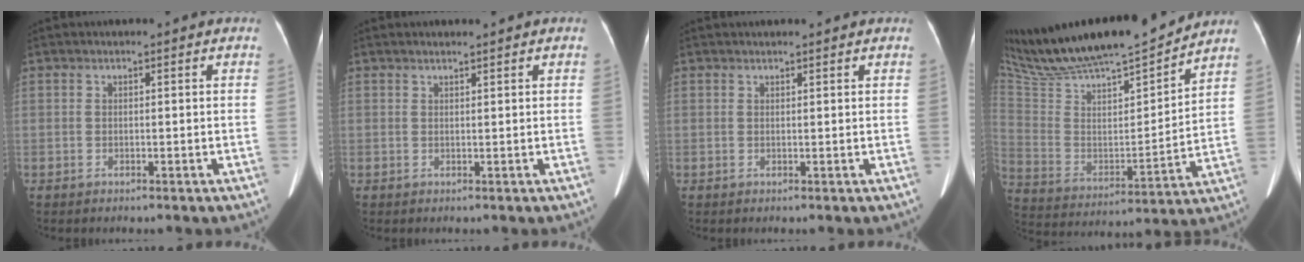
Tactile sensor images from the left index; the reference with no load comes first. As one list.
[{"total": 0.6, "force": [0.6, 0.1, 0.2], "torque": [-0.010, 0.007, 0.011]}, {"total": 1.7, "force": [1.5, 0.2, 0.6], "torque": [-0.008, 0.015, 0.022]}, {"total": 24.4, "force": [21.9, 3.2, 10.4], "torque": [-0.195, -0.005, 0.365]}]